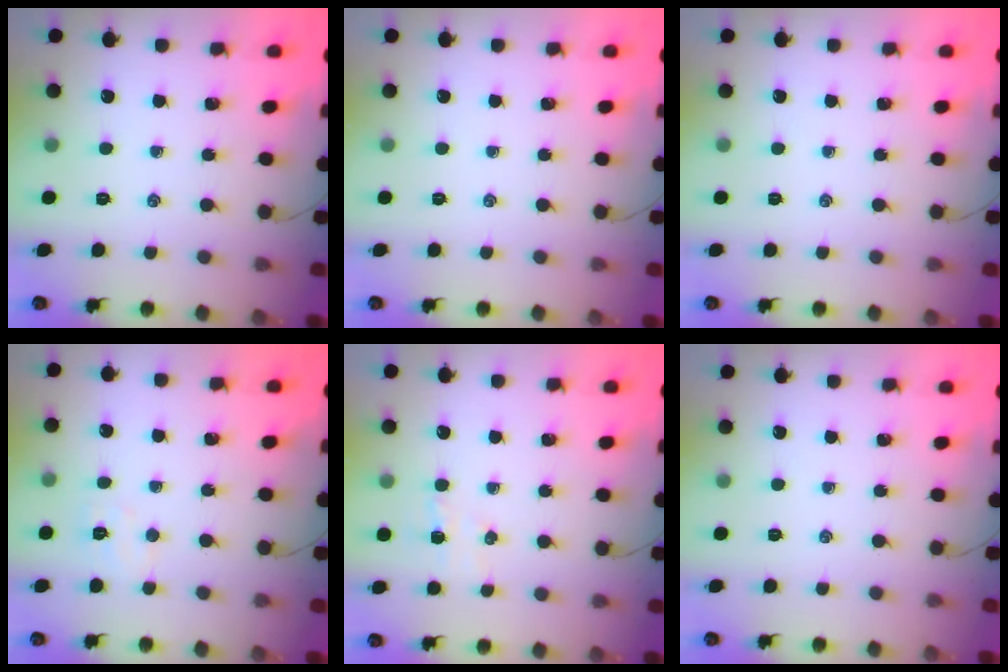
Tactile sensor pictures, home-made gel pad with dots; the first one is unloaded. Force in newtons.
{"total": 0.0}
{"total": 0.0}
{"total": 4.2, "press": 4.1, "slide": 1.0}
{"total": 4.3, "press": 4.2, "slide": 1.0}
{"total": 0.0}